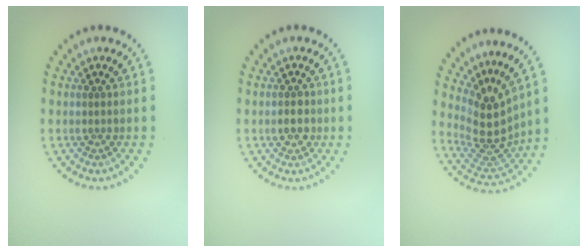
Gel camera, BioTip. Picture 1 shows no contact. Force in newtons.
{"total": 1.6, "press": 1.6, "slide": 0.3}
{"total": 4.2, "press": 2.8, "slide": 3.1}